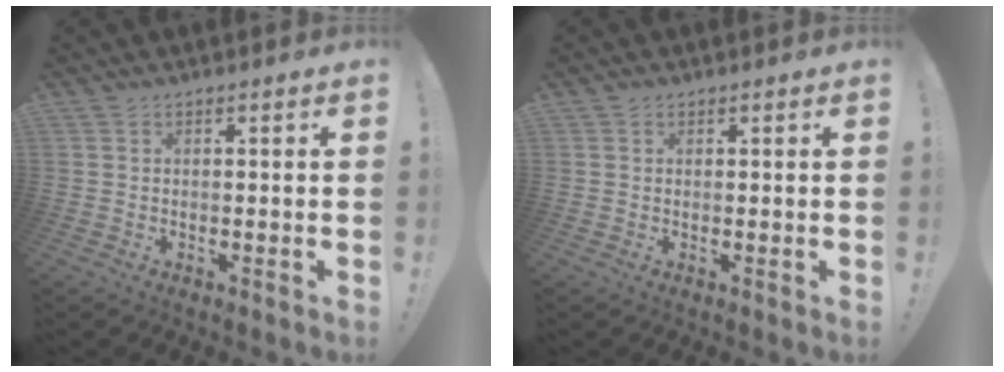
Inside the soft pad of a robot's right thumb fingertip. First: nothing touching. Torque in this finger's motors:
{"motor_torque": [-0.02, 0.02, 0.06, -0.06, 0.00]}